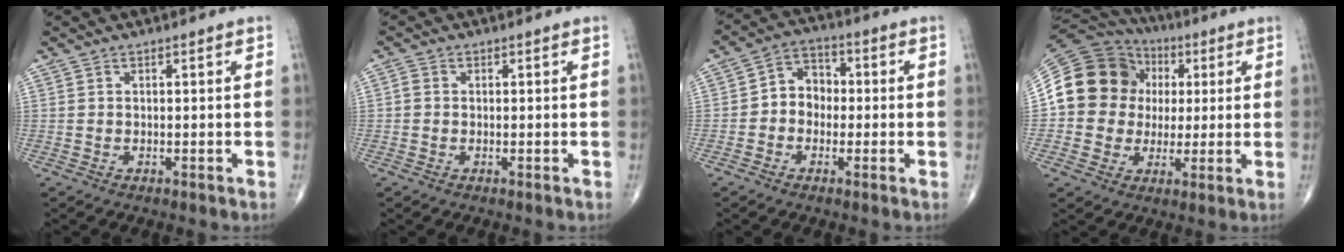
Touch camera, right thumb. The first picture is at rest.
{"total": 1.1, "force": [-0.1, 0.9, 0.6], "torque": [-0.006, 0.001, -0.004]}
{"total": 6.8, "force": [-0.7, 5.6, 3.7], "torque": [-0.030, 0.030, -0.029]}
{"total": 17.2, "force": [2.1, 15.4, 7.4], "torque": [-0.113, 0.032, 0.040]}